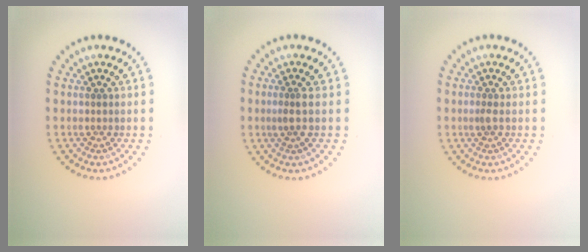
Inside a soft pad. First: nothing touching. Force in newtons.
{"total": 1.6, "press": 1.2, "slide": 1.0}
{"total": 0.8, "press": 0.6, "slide": 0.5}